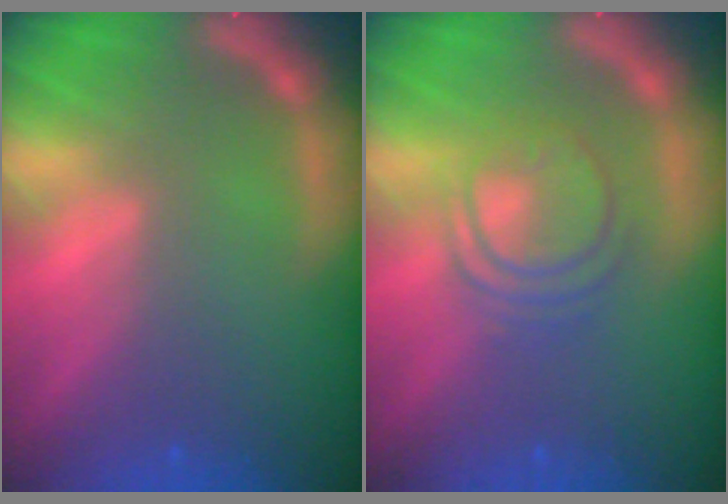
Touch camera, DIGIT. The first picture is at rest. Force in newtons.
{"total": 5.0}